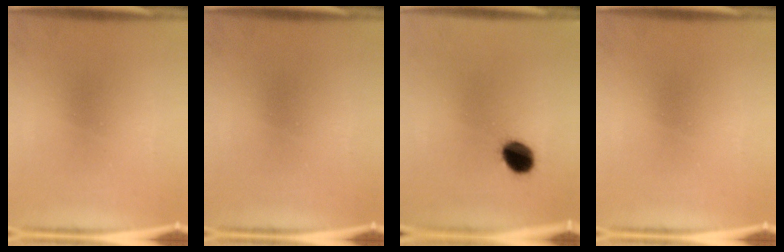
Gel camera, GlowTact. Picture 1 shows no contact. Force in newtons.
{"total": 0.0}
{"total": 6.9}
{"total": 0.0}